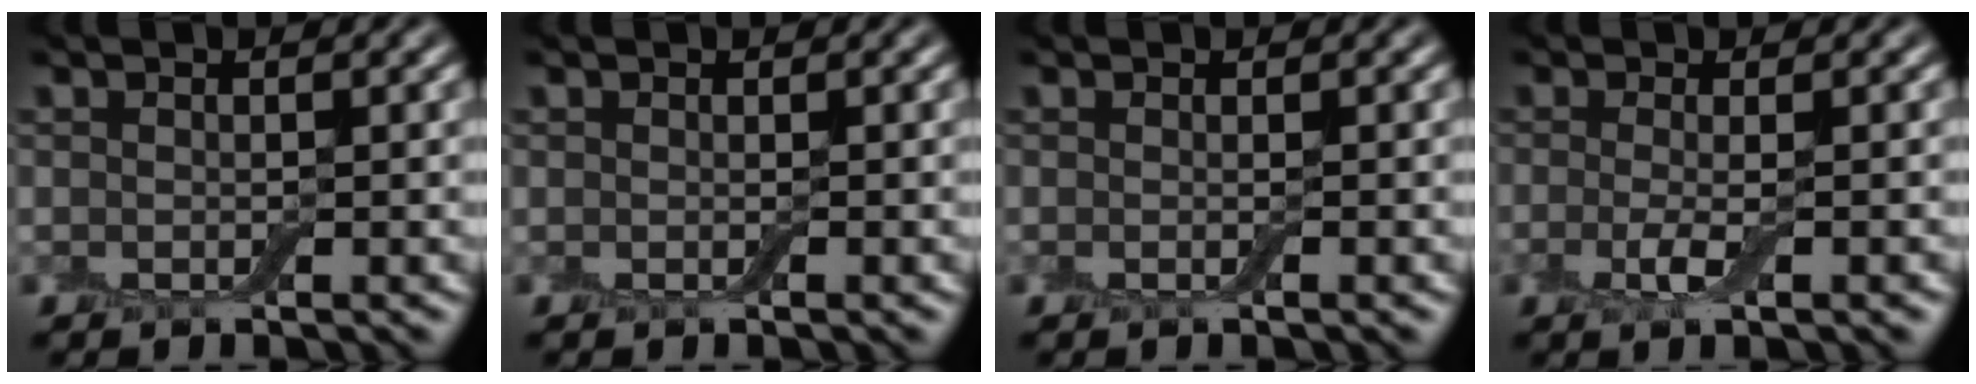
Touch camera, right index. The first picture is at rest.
{"total": 0.0}
{"total": 0.5, "force": [-0.1, 0.0, 0.5], "torque": [-0.012, -0.005, -0.003]}
{"total": 2.5, "force": [-0.6, 0.5, 2.4], "torque": [-0.052, -0.009, -0.014]}